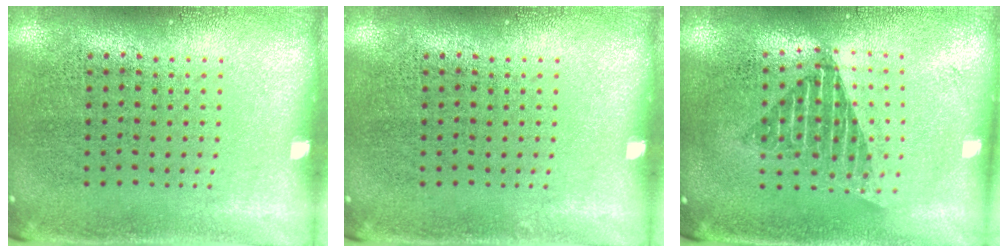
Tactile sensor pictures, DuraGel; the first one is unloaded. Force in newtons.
{"total": 0.0}
{"total": 1.6, "press": 1.3, "slide": 0.9}